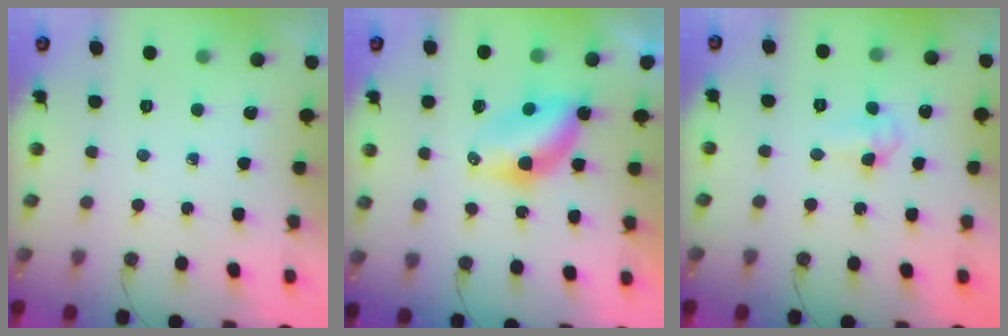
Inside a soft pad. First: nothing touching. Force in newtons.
{"total": 6.3, "press": 6.3, "slide": 0.1}
{"total": 4.5, "press": 4.4, "slide": 1.0}